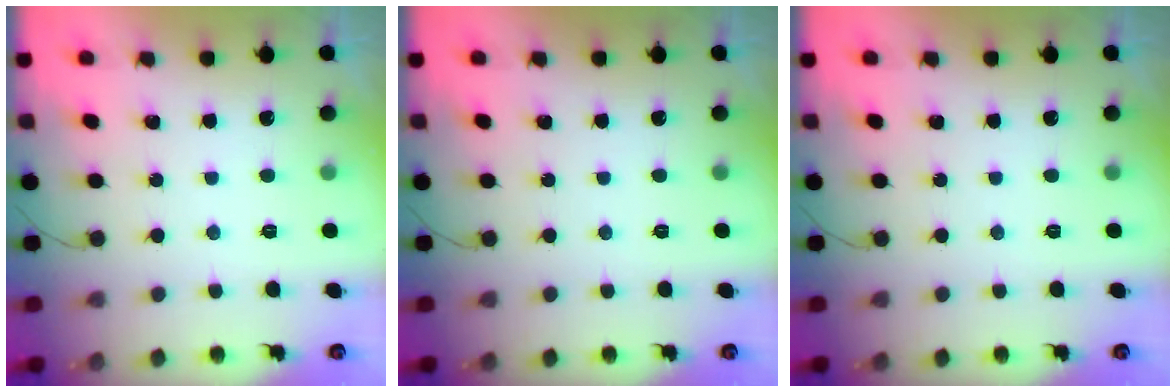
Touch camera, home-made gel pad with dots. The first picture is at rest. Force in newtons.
{"total": 0.0}
{"total": 0.0}